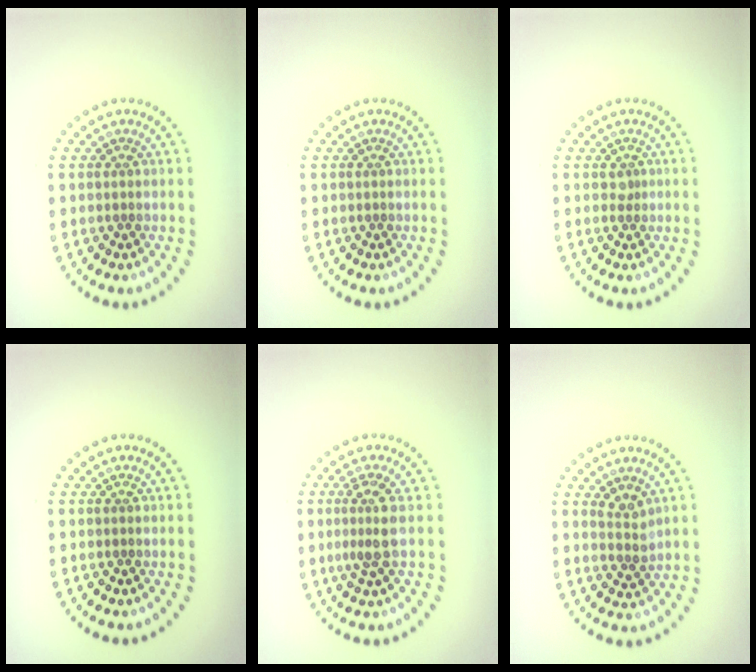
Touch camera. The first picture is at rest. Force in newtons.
{"total": 0.0}
{"total": 0.8, "press": 0.6, "slide": 0.6}
{"total": 0.0}
{"total": 2.6, "press": 2.0, "slide": 1.7}
{"total": 1.9, "press": 1.4, "slide": 1.2}